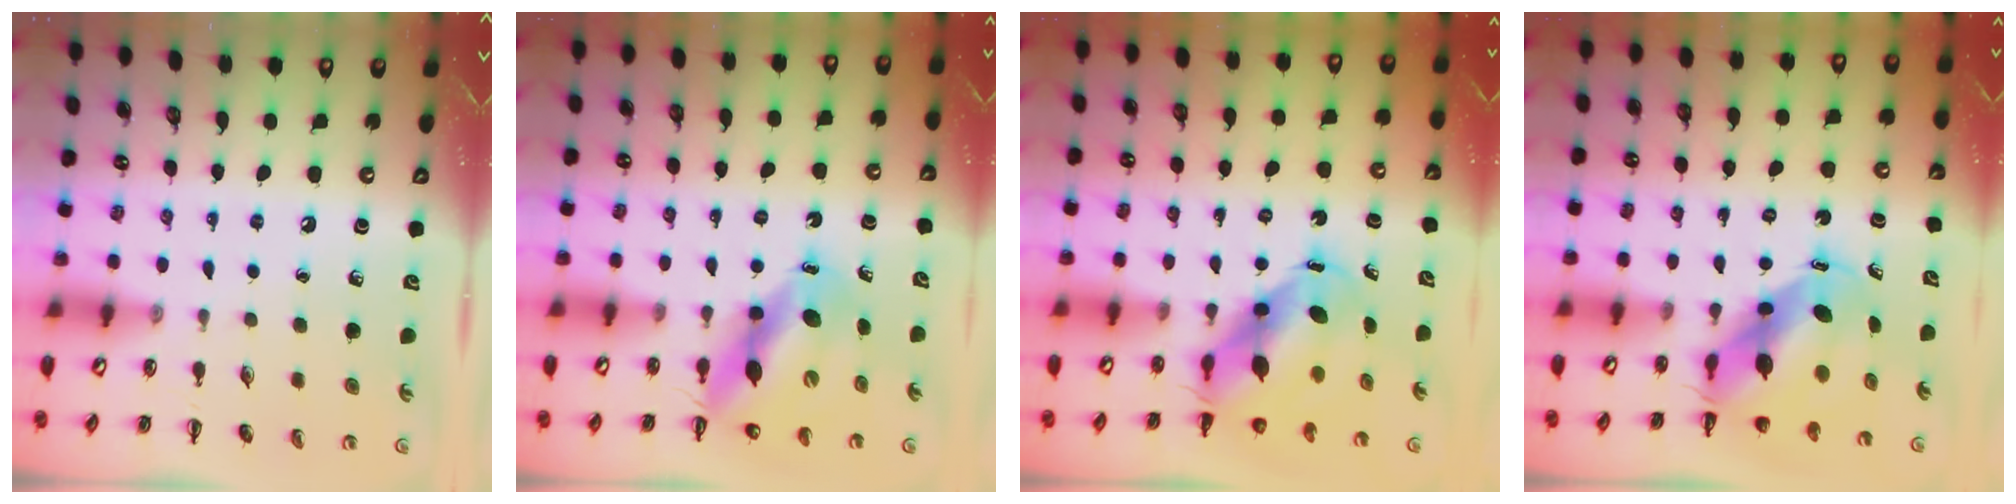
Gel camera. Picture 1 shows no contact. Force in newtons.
{"total": 11.0, "press": 10.5, "slide": 3.2}
{"total": 7.9, "press": 7.7, "slide": 1.9}
{"total": 6.9, "press": 6.7, "slide": 1.9}